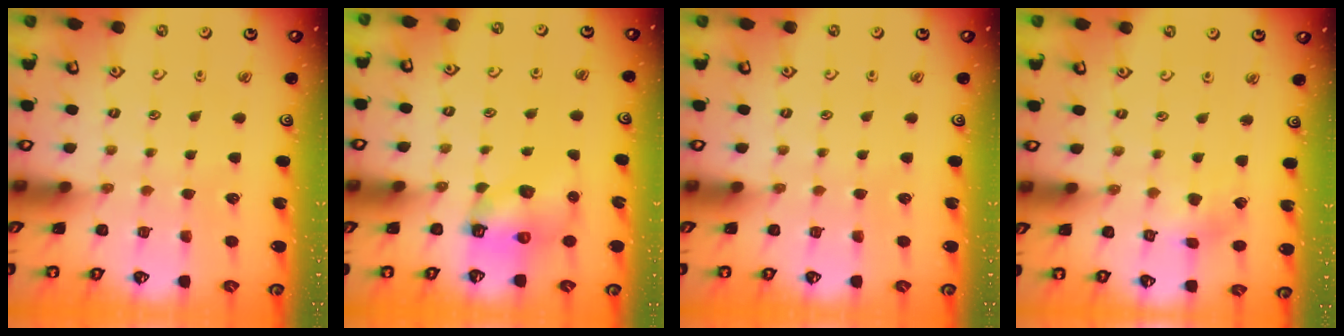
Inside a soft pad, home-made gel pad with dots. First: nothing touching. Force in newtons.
{"total": 7.0, "press": 6.9, "slide": 0.4}
{"total": 0.0}
{"total": 3.2, "press": 3.2, "slide": 0.3}